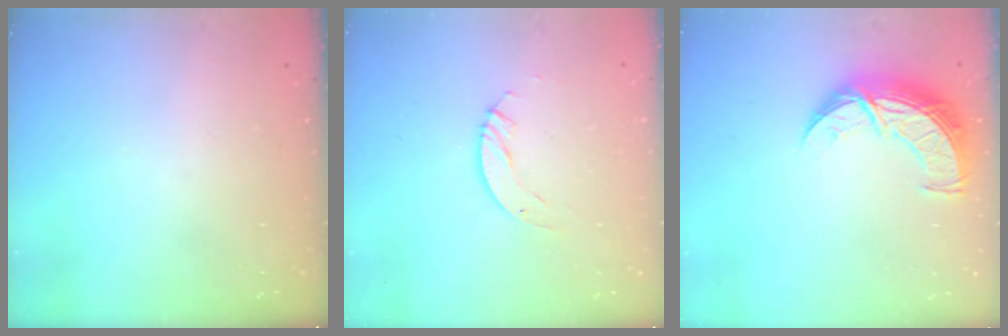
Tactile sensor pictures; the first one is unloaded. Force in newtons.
{"total": 4.0, "press": 4.0, "slide": 0.3}
{"total": 11.2, "press": 11.2, "slide": 0.9}